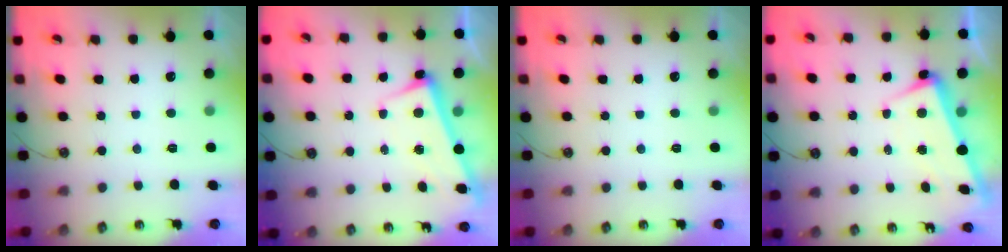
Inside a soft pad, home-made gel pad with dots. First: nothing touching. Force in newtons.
{"total": 2.6, "press": 2.5, "slide": 0.7}
{"total": 0.0}
{"total": 2.9, "press": 2.8, "slide": 1.0}